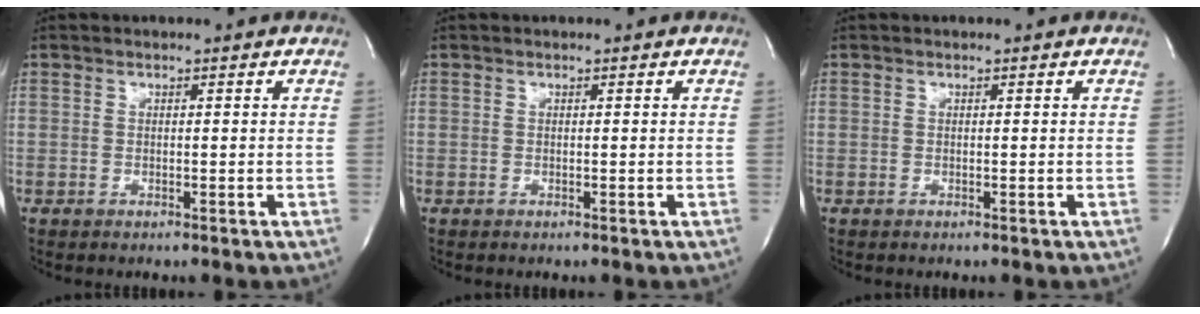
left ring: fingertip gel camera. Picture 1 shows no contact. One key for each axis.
{"total": 0.0}
{"total": 0.0}